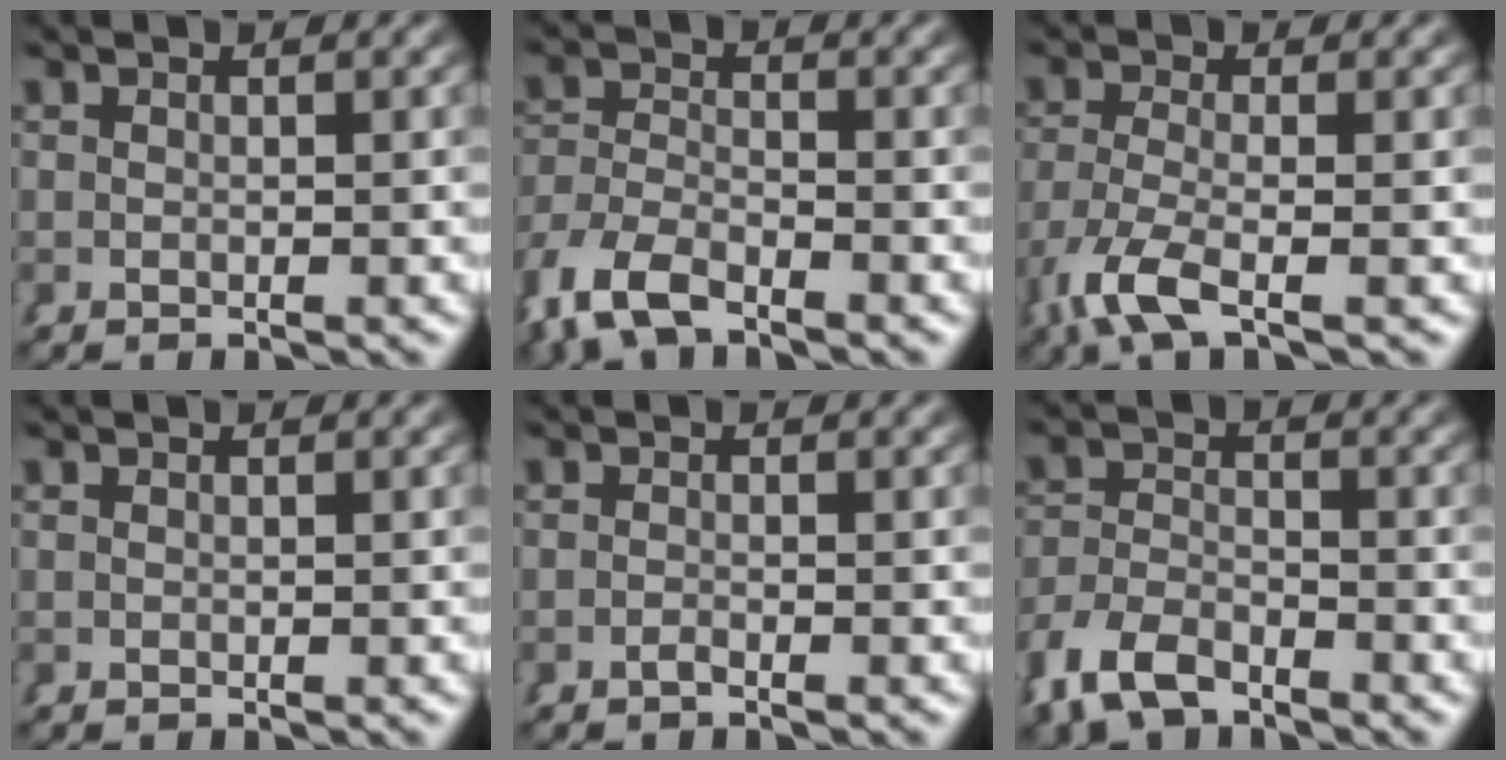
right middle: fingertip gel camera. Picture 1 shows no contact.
{"total": 4.7, "force": [-3.2, 2.7, 2.1], "torque": [-0.068, -0.026, -0.048]}
{"total": 4.5, "force": [-2.1, 1.5, 3.6], "torque": [-0.092, -0.034, -0.018]}
{"total": 0.0}
{"total": 0.9, "force": [-0.7, -0.6, 0.1], "torque": [0.002, -0.002, -0.015]}
{"total": 4.9, "force": [-3.6, 2.8, 1.7], "torque": [-0.044, -0.022, -0.056]}